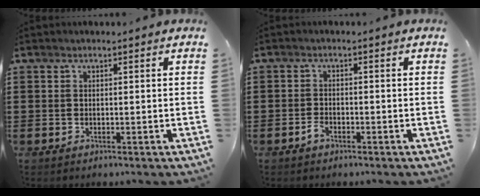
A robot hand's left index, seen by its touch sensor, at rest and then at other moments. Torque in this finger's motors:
{"motor_torque": [0.12, 0.13, 0.05, 0.01]}